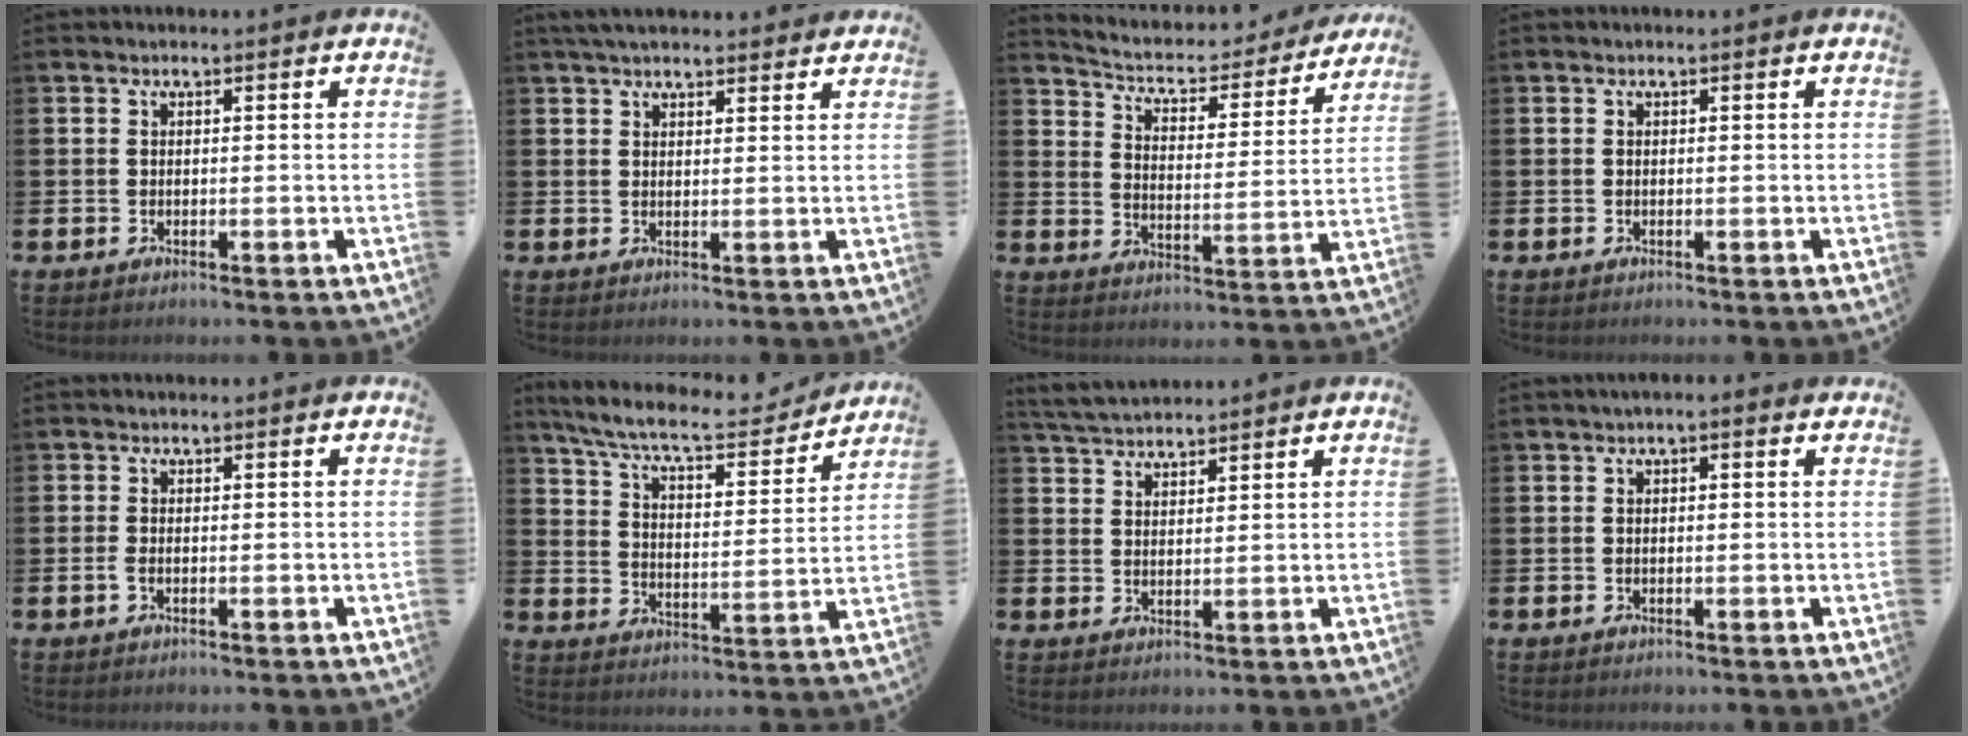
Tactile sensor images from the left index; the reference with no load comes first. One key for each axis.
{"total": 3.4, "fx": 3.1, "fy": 0.8, "fz": 0.9, "tx": -0.020, "ty": -0.008, "tz": 0.058}
{"total": 5.2, "fx": 4.7, "fy": 1.7, "fz": 1.3, "tx": -0.055, "ty": -0.037, "tz": 0.074}
{"total": 0.0}
{"total": 1.0, "fx": -0.4, "fy": 0.3, "fz": 0.8, "tx": -0.018, "ty": 0.002, "tz": -0.007}
{"total": 8.8, "fx": 8.0, "fy": 1.4, "fz": 3.4, "tx": -0.096, "ty": -0.053, "tz": 0.134}
{"total": 3.9, "fx": 3.9, "fy": 0.6, "fz": 0.4, "tx": -0.022, "ty": -0.014, "tz": 0.073}
{"total": 0.7, "fx": 0.1, "fy": 0.3, "fz": 0.6, "tx": -0.010, "ty": 0.006, "tz": -0.001}